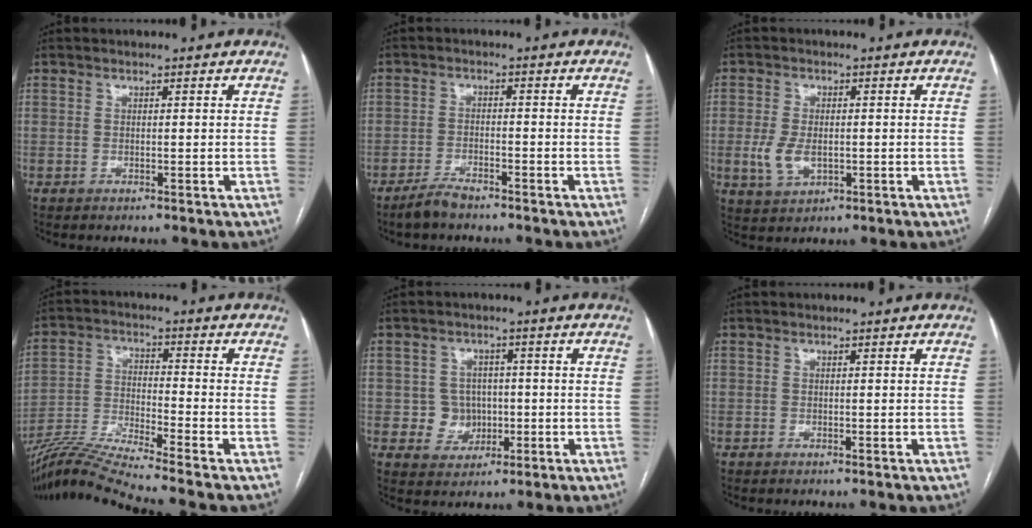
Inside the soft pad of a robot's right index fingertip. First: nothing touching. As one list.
[{"total": 3.6, "force": [-3.1, 0.6, 1.7], "torque": [-0.041, -0.006, -0.058]}, {"total": 5.1, "force": [-0.8, 2.9, 4.1], "torque": [-0.091, -0.002, -0.008]}, {"total": 11.5, "force": [-10.3, -2.7, 4.3], "torque": [-0.080, -0.011, -0.195]}, {"total": 4.8, "force": [-0.4, 4.6, 1.2], "torque": [-0.012, 0.014, 0.002]}, {"total": 0.0}]